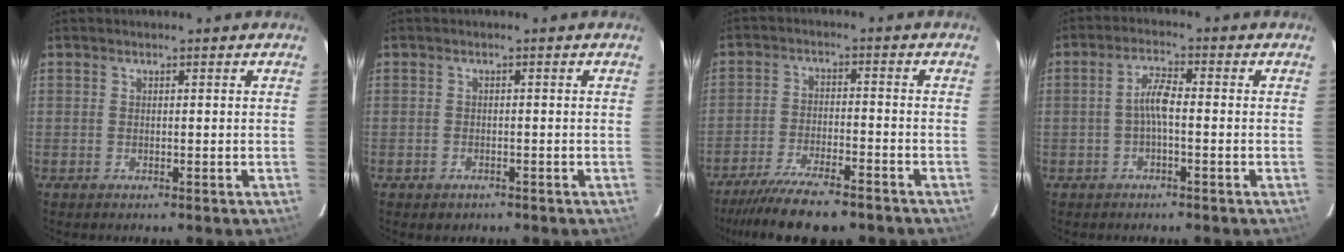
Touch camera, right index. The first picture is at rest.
{"total": 1.9, "force": [-1.2, 1.4, 0.5], "torque": [-0.012, 0.001, -0.014]}
{"total": 13.6, "force": [-11.3, 3.1, 7.0], "torque": [-0.156, -0.023, -0.187]}
{"total": 3.7, "force": [-1.0, 0.7, 3.5], "torque": [-0.072, 0.011, -0.021]}